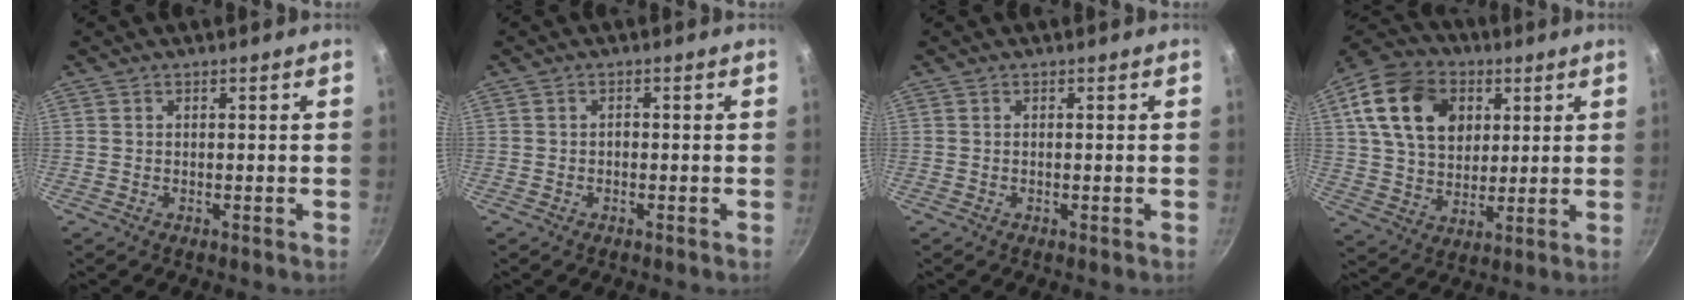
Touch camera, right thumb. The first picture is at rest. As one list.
[{"total": 0.8, "force": [-0.3, 0.5, 0.5], "torque": [-0.008, 0.005, -0.006]}, {"total": 0.5, "force": [-0.1, 0.0, 0.5], "torque": [-0.007, 0.001, -0.003]}, {"total": 18.2, "force": [5.9, 13.4, 10.9], "torque": [-0.169, -0.001, 0.097]}]